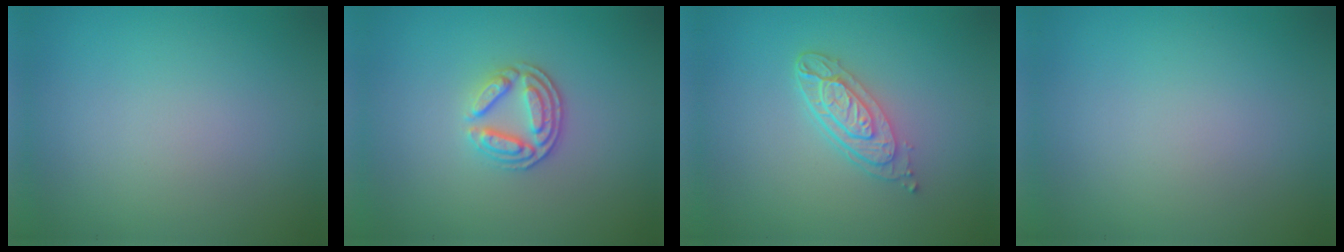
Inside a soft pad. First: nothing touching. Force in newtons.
{"total": 3.4, "press": 2.8, "slide": 1.9}
{"total": 3.7, "press": 2.8, "slide": 2.3}
{"total": 0.0}